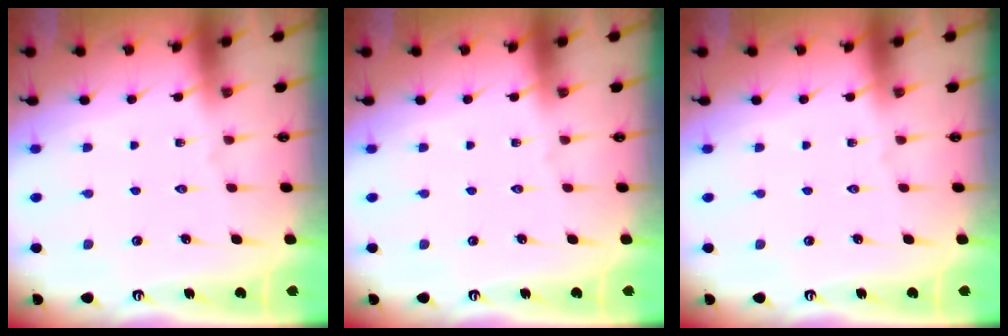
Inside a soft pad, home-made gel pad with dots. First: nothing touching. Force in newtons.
{"total": 0.0}
{"total": 0.0}